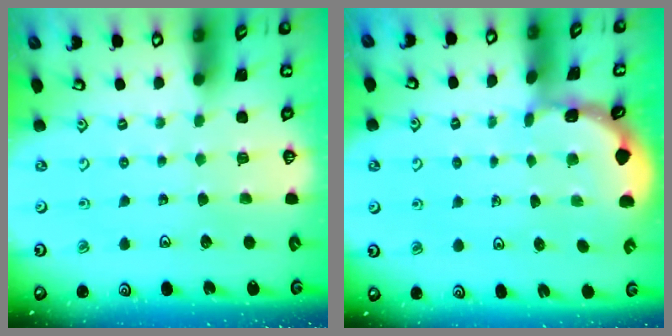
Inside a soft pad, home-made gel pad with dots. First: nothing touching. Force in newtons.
{"total": 1.1, "press": 1.1, "slide": 0.1}